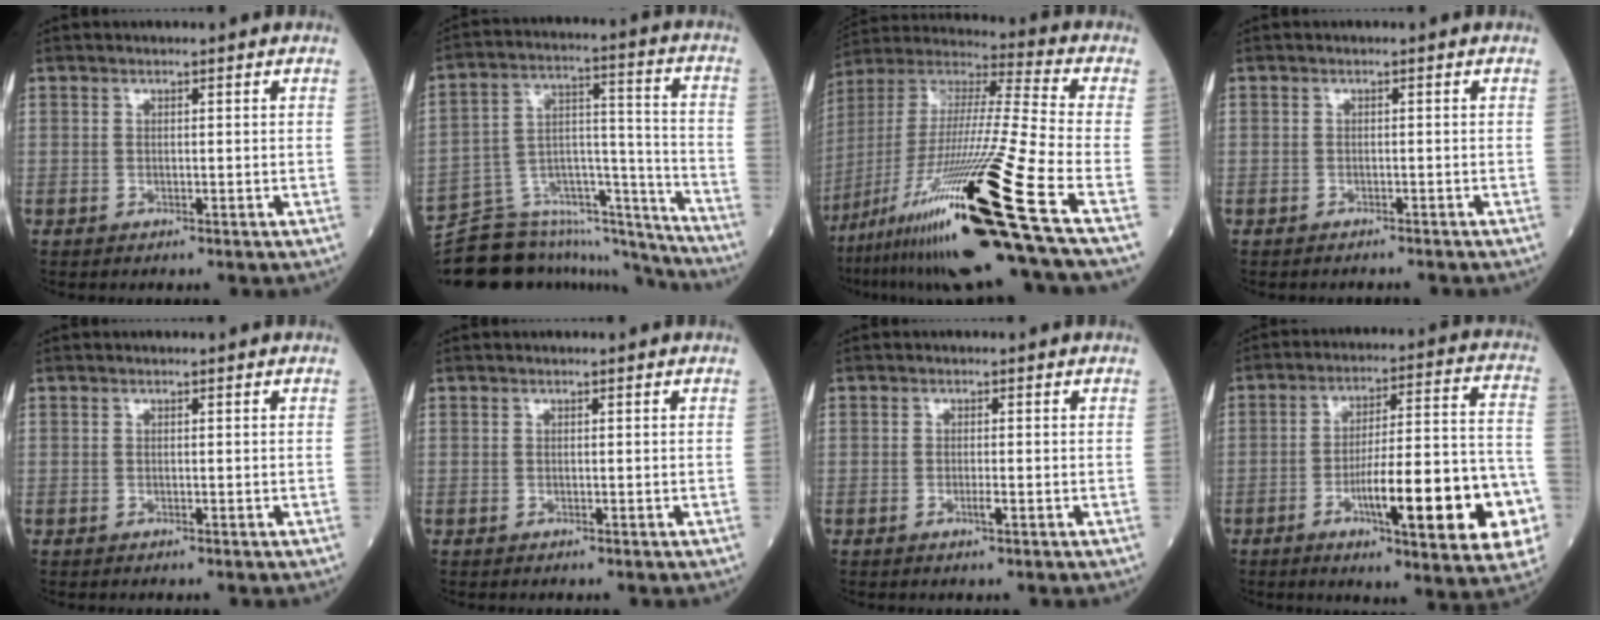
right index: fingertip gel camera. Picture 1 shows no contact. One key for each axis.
{"total": 20.6, "fx": -19.3, "fy": 5.2, "fz": 4.7, "tx": -0.082, "ty": 0.065, "tz": -0.295}
{"total": 28.8, "fx": -15.1, "fy": -0.9, "fz": 24.5, "tx": -0.459, "ty": -0.052, "tz": -0.279}
{"total": 2.0, "fx": -1.9, "fy": 0.8, "fz": -0.2, "tx": 0.002, "ty": 0.000, "tz": -0.032}
{"total": 0.0}
{"total": 0.0}
{"total": 1.4, "fx": -0.6, "fy": 0.0, "fz": 1.2, "tx": -0.026, "ty": -0.002, "tz": -0.011}
{"total": 19.8, "fx": -6.8, "fy": 2.7, "fz": 18.4, "tx": -0.224, "ty": 0.010, "tz": -0.090}